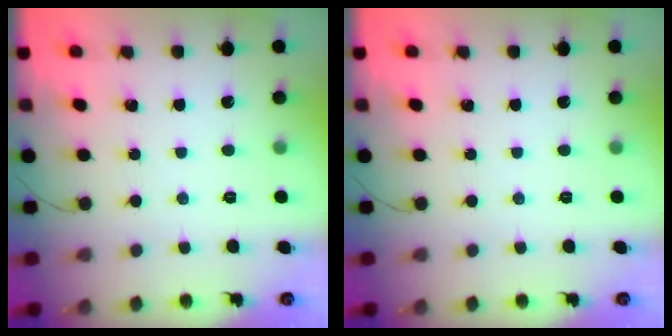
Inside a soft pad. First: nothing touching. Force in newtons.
{"total": 0.0}